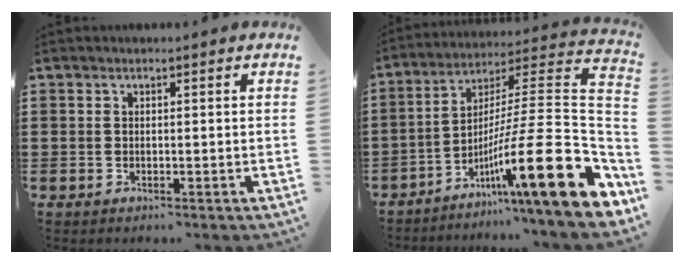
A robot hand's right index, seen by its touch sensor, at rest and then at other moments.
{"total": 19.3, "force": [-7.7, 2.7, 17.5], "torque": [-0.286, -0.015, -0.134]}